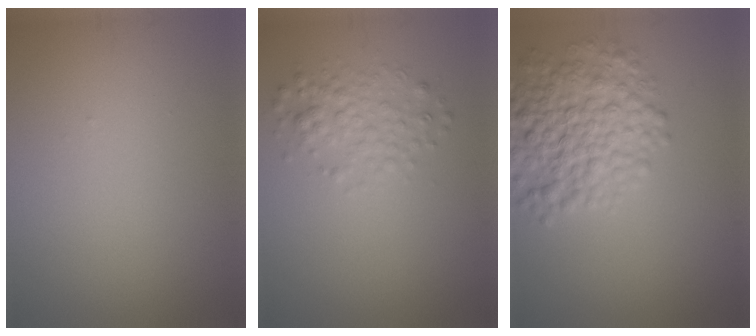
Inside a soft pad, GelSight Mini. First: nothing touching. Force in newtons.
{"total": 2.6, "press": 2.6, "slide": 0.0}
{"total": 7.0, "press": 7.0, "slide": 0.2}